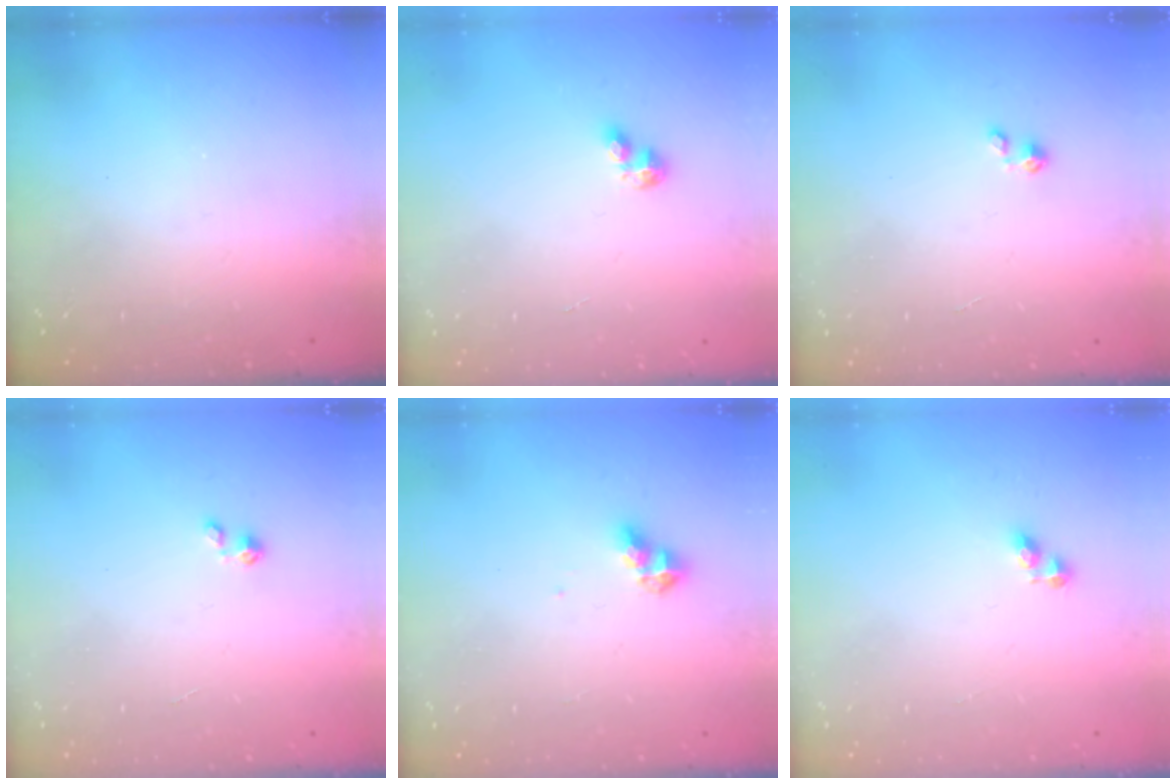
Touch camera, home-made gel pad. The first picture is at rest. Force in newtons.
{"total": 3.4, "press": 3.4, "slide": 0.3}
{"total": 0.0}
{"total": 0.0}
{"total": 6.4, "press": 6.4, "slide": 0.3}
{"total": 3.3, "press": 3.3, "slide": 0.4}